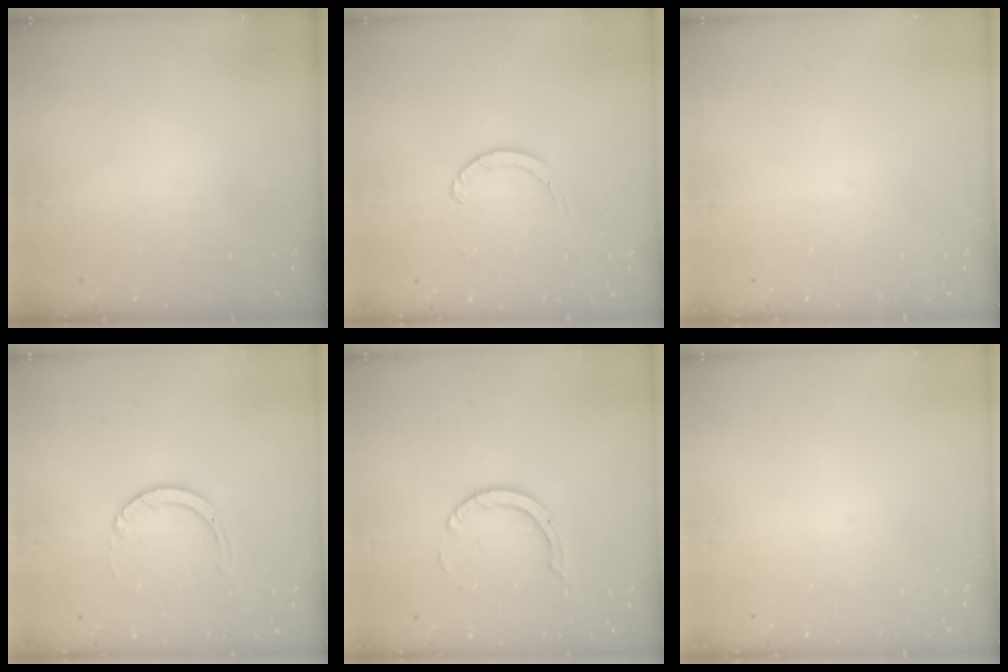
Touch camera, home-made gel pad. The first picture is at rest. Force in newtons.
{"total": 2.7, "press": 2.7, "slide": 0.3}
{"total": 0.0}
{"total": 3.0, "press": 3.0, "slide": 0.3}
{"total": 4.6, "press": 4.6, "slide": 0.3}
{"total": 0.0}